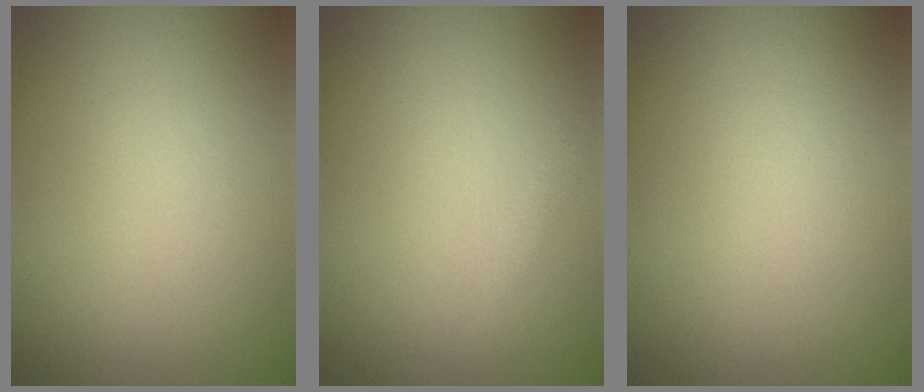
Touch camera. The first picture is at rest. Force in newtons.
{"total": 1.0, "press": 1.0, "slide": 0.1}
{"total": 0.0}